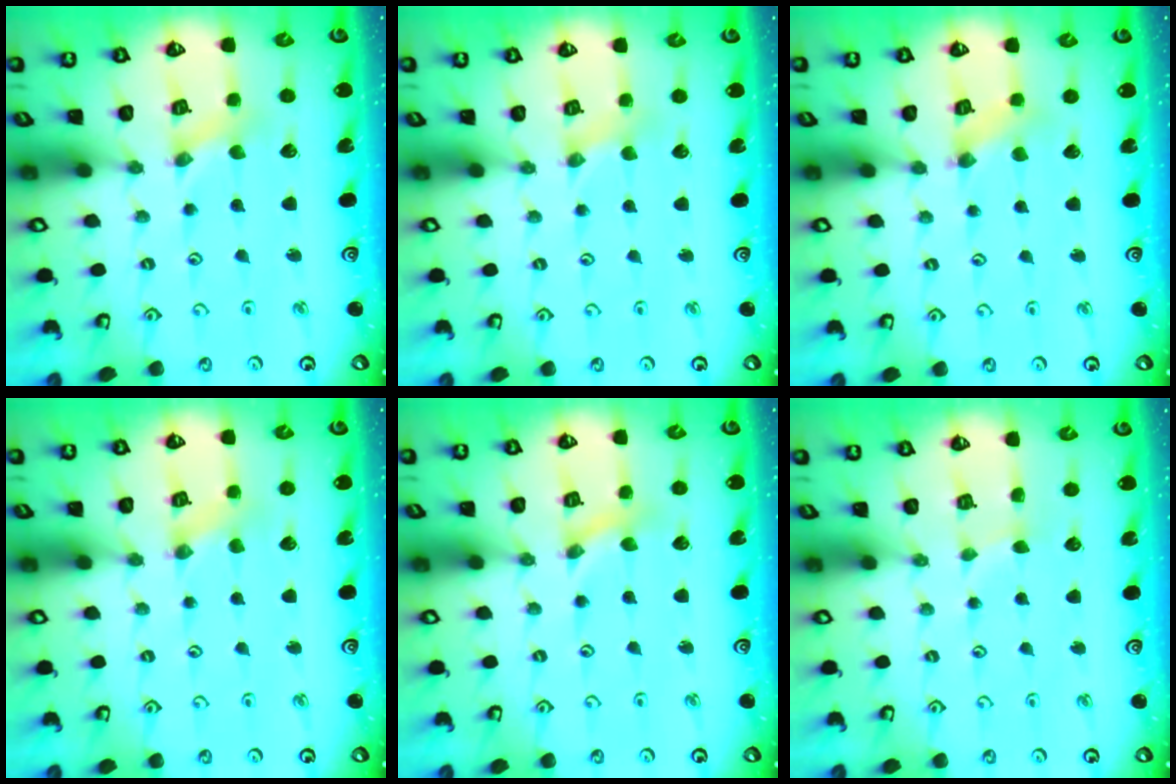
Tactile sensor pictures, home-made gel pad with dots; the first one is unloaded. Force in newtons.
{"total": 0.7, "press": 0.7, "slide": 0.1}
{"total": 0.8, "press": 0.7, "slide": 0.3}
{"total": 0.0}
{"total": 0.0}
{"total": 1.0, "press": 0.9, "slide": 0.2}